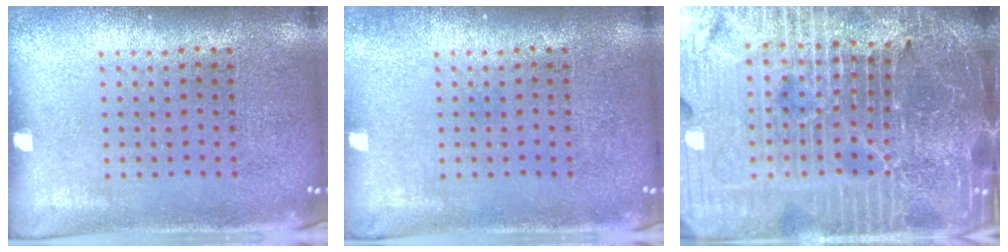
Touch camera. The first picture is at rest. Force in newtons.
{"total": 0.6, "press": 0.6, "slide": 0.1}
{"total": 7.0, "press": 6.2, "slide": 3.4}